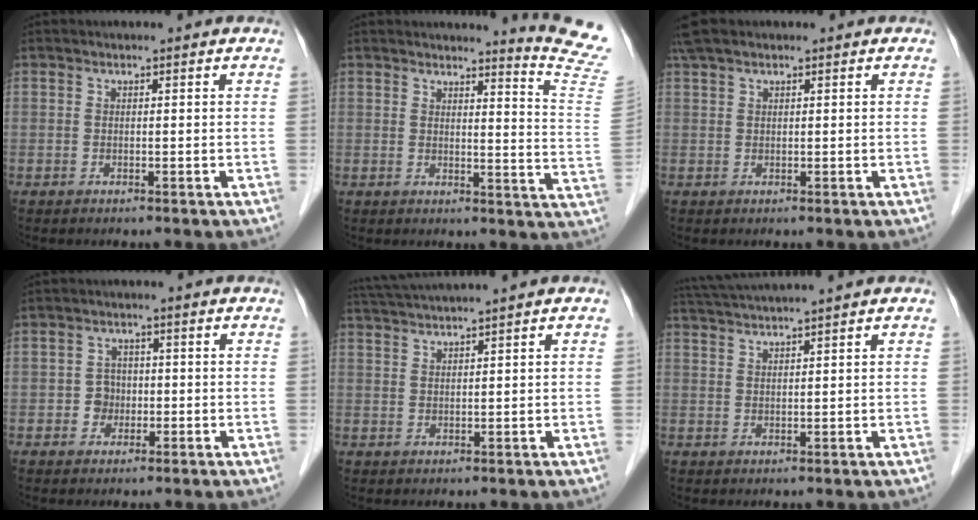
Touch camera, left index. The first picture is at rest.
{"total": 11.2, "force": [10.8, -2.3, 1.7], "torque": [-0.021, -0.126, 0.101]}
{"total": 2.7, "force": [1.9, 1.3, 1.4], "torque": [-0.035, 0.020, 0.040]}
{"total": 2.8, "force": [-0.8, 2.6, 0.8], "torque": [-0.010, 0.004, -0.013]}
{"total": 5.1, "force": [4.4, -1.6, 2.0], "torque": [-0.039, 0.013, 0.087]}
{"total": 6.1, "force": [5.4, -1.7, 2.3], "torque": [-0.038, 0.017, 0.099]}